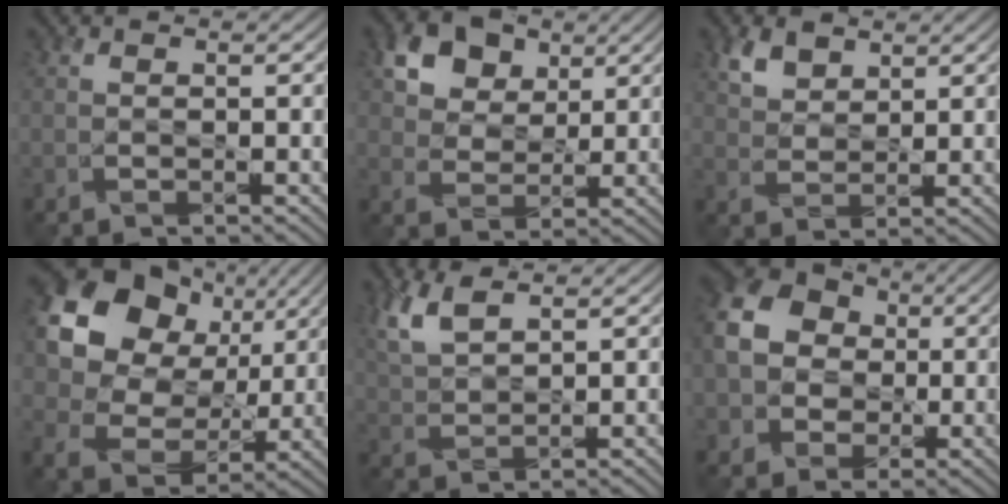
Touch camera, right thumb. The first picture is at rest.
{"total": 8.1, "force": [4.1, 5.7, 4.0], "torque": [-0.101, -0.004, 0.071]}
{"total": 3.9, "force": [2.6, 2.2, 2.0], "torque": [-0.052, -0.001, 0.056]}
{"total": 16.3, "force": [5.6, 12.5, 8.9], "torque": [-0.220, 0.025, 0.109]}
{"total": 6.1, "force": [3.8, 2.1, 4.3], "torque": [-0.117, 0.009, 0.082]}
{"total": 13.2, "force": [0.7, 11.6, 6.2], "torque": [-0.186, 0.008, -0.004]}